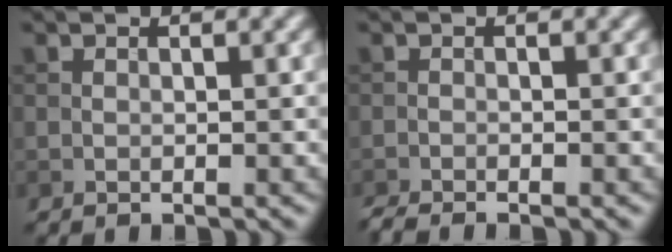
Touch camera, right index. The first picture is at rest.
{"total": 2.1, "force": [-1.9, 0.1, 1.1], "torque": [-0.022, -0.004, -0.037]}